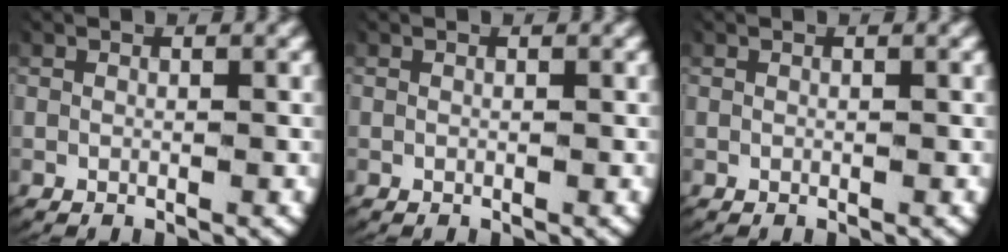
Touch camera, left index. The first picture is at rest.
{"total": 0.0}
{"total": 0.0}